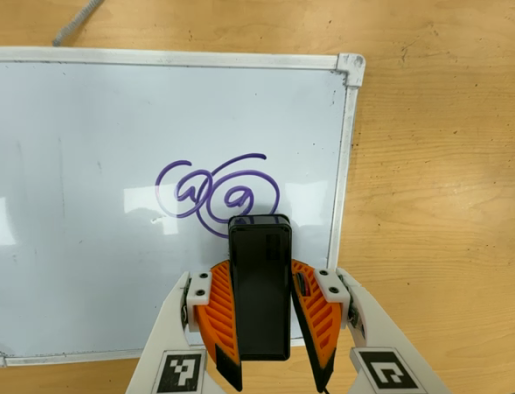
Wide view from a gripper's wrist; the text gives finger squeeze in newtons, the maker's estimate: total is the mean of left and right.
{"total": 8.5, "left": 6.9, "right": 10.1}